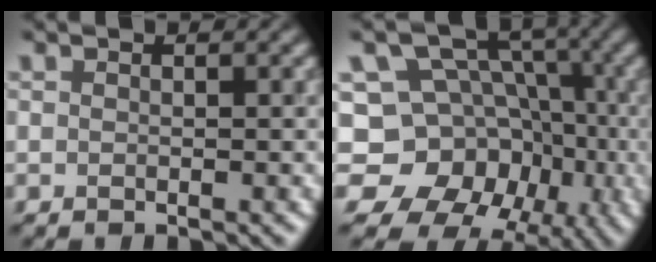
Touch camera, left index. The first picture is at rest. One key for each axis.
{"total": 13.5, "fx": -4.3, "fy": 11.5, "fz": 5.6, "tx": -0.086, "ty": 0.005, "tz": -0.085}